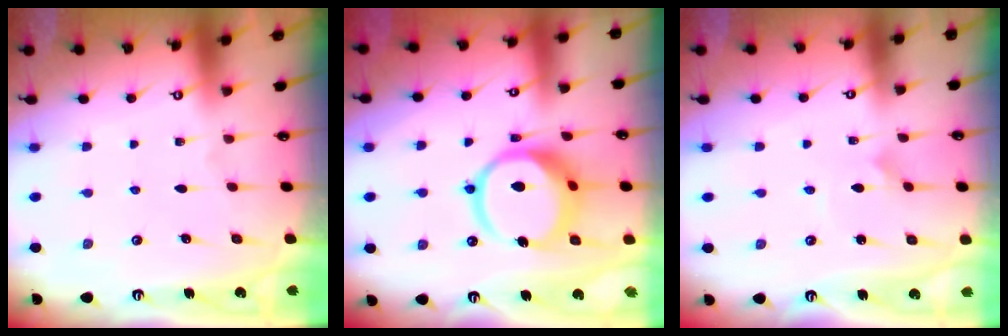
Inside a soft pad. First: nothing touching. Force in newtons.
{"total": 15.1, "press": 15.0, "slide": 1.9}
{"total": 1.7, "press": 1.7, "slide": 0.0}